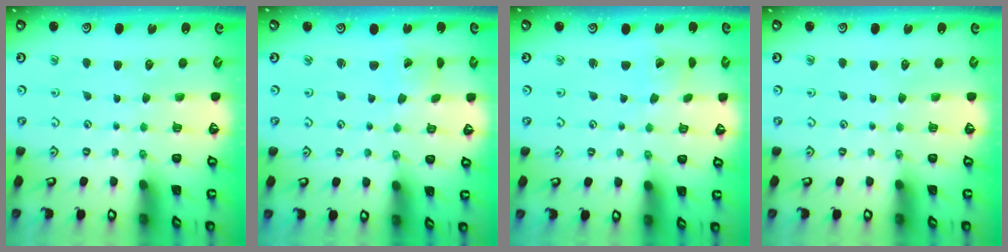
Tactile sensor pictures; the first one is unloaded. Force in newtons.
{"total": 1.5, "press": 1.5, "slide": 0.1}
{"total": 2.0, "press": 2.0, "slide": 0.2}
{"total": 0.0}